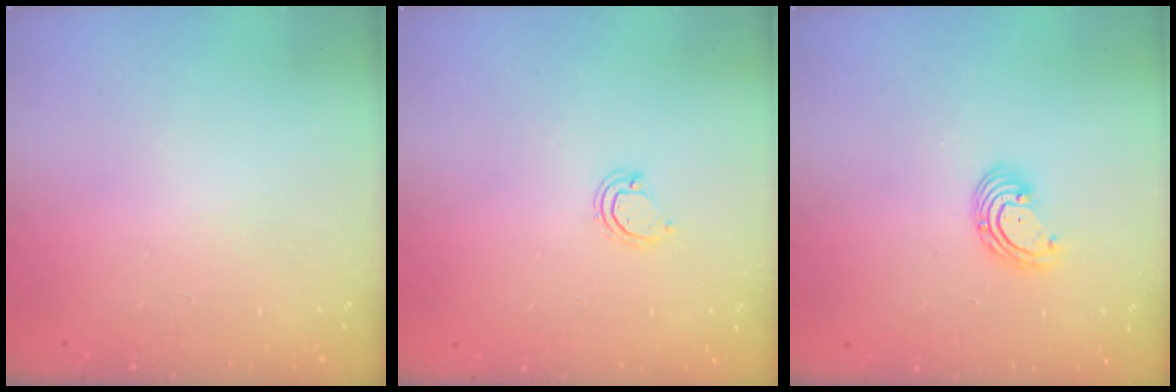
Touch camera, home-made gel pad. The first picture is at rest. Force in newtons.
{"total": 3.7, "press": 3.7, "slide": 0.2}
{"total": 3.5, "press": 3.5, "slide": 0.2}